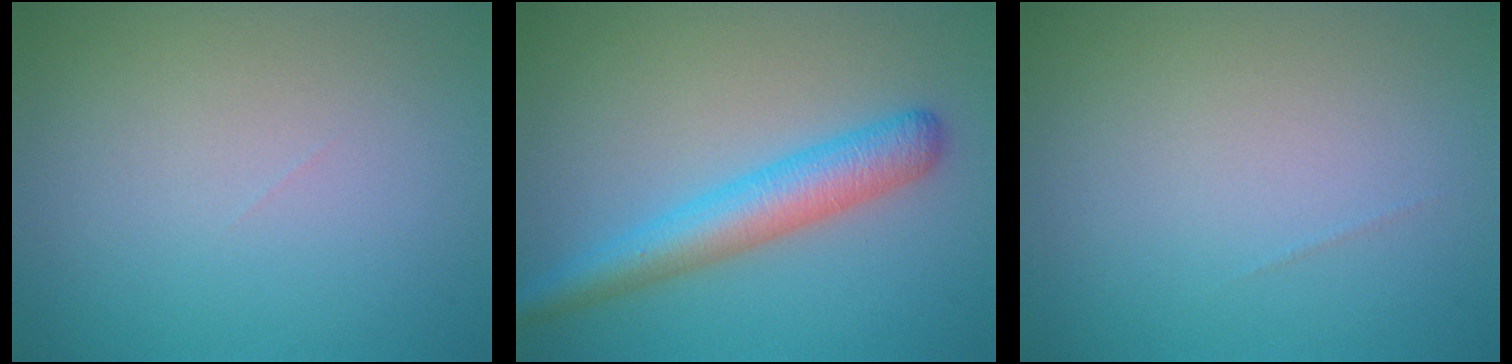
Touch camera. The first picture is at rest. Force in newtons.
{"total": 4.8, "press": 4.8, "slide": 0.1}
{"total": 0.0}